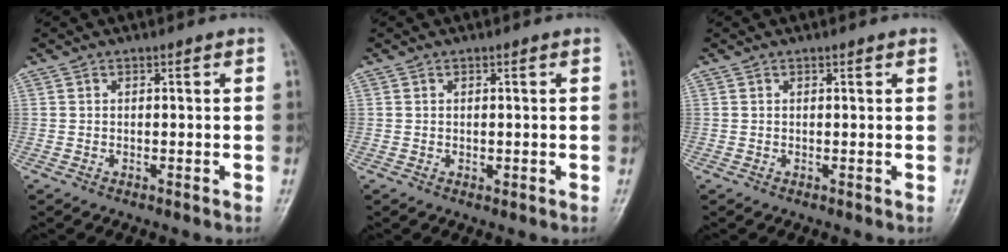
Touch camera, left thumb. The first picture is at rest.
{"total": 0.7, "force": [0.1, 0.5, 0.5], "torque": [-0.006, -0.002, 0.004]}
{"total": 0.8, "force": [0.6, 0.1, 0.5], "torque": [-0.005, 0.002, 0.007]}